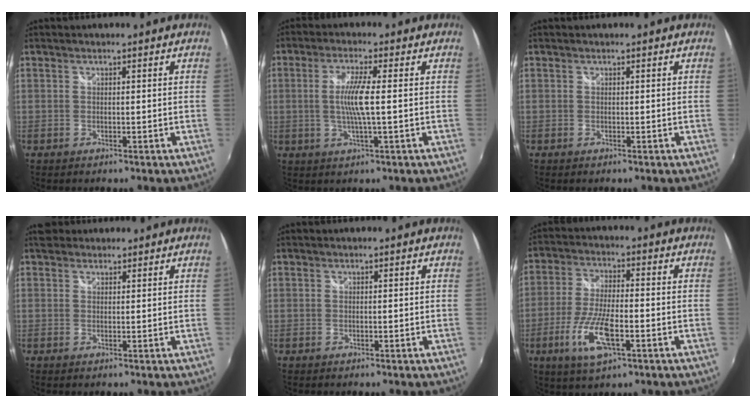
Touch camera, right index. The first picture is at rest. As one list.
[{"total": 6.1, "force": [-0.2, -0.1, 6.1], "torque": [-0.118, -0.004, -0.002]}, {"total": 0.0}, {"total": 2.5, "force": [1.8, 1.7, 0.7], "torque": [-0.011, 0.011, 0.027]}, {"total": 0.0}, {"total": 10.8, "force": [-4.3, 3.3, 9.3], "torque": [-0.196, -0.014, -0.081]}]